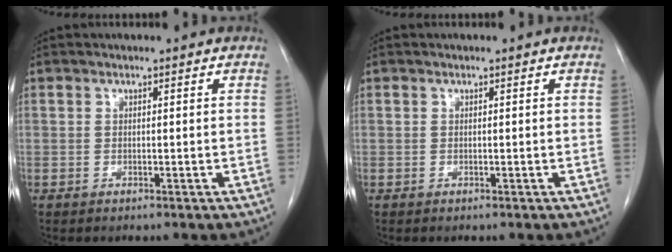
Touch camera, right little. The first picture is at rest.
{"total": 0.0}